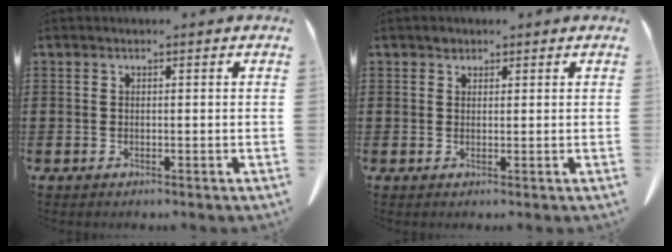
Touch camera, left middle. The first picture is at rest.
{"total": 1.2, "force": [0.9, 0.8, 0.2], "torque": [-0.007, 0.002, 0.017]}